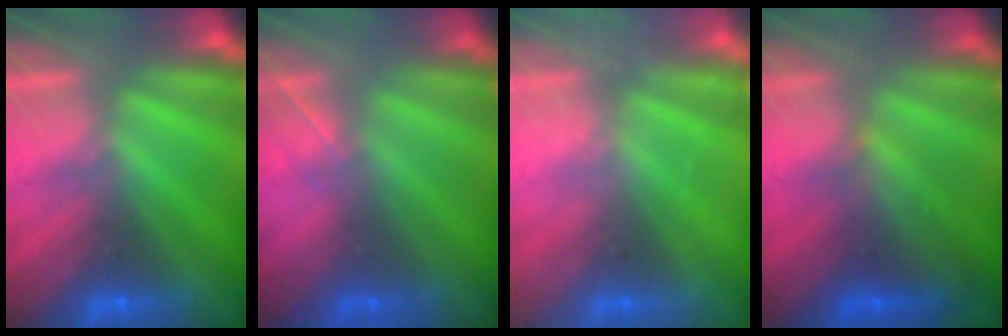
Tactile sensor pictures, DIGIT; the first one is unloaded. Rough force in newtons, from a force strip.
{"total": 1.6}
{"total": 2.2}
{"total": 2.3}